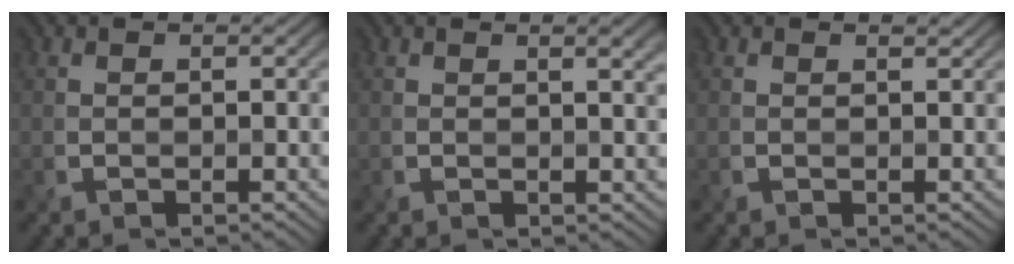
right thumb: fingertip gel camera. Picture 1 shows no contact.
{"total": 2.8, "force": [1.2, 0.8, 2.4], "torque": [-0.025, 0.005, 0.016]}
{"total": 0.5, "force": [0.5, 0.1, 0.2], "torque": [-0.003, 0.001, 0.007]}